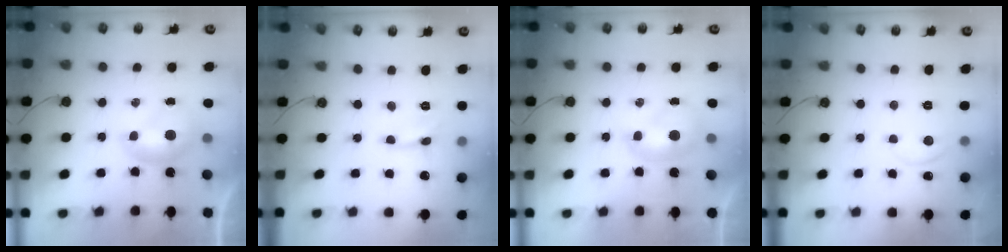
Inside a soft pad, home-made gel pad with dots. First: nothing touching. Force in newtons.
{"total": 0.7, "press": 0.6, "slide": 0.2}
{"total": 1.4, "press": 1.4, "slide": 0.2}
{"total": 3.0, "press": 2.9, "slide": 0.4}